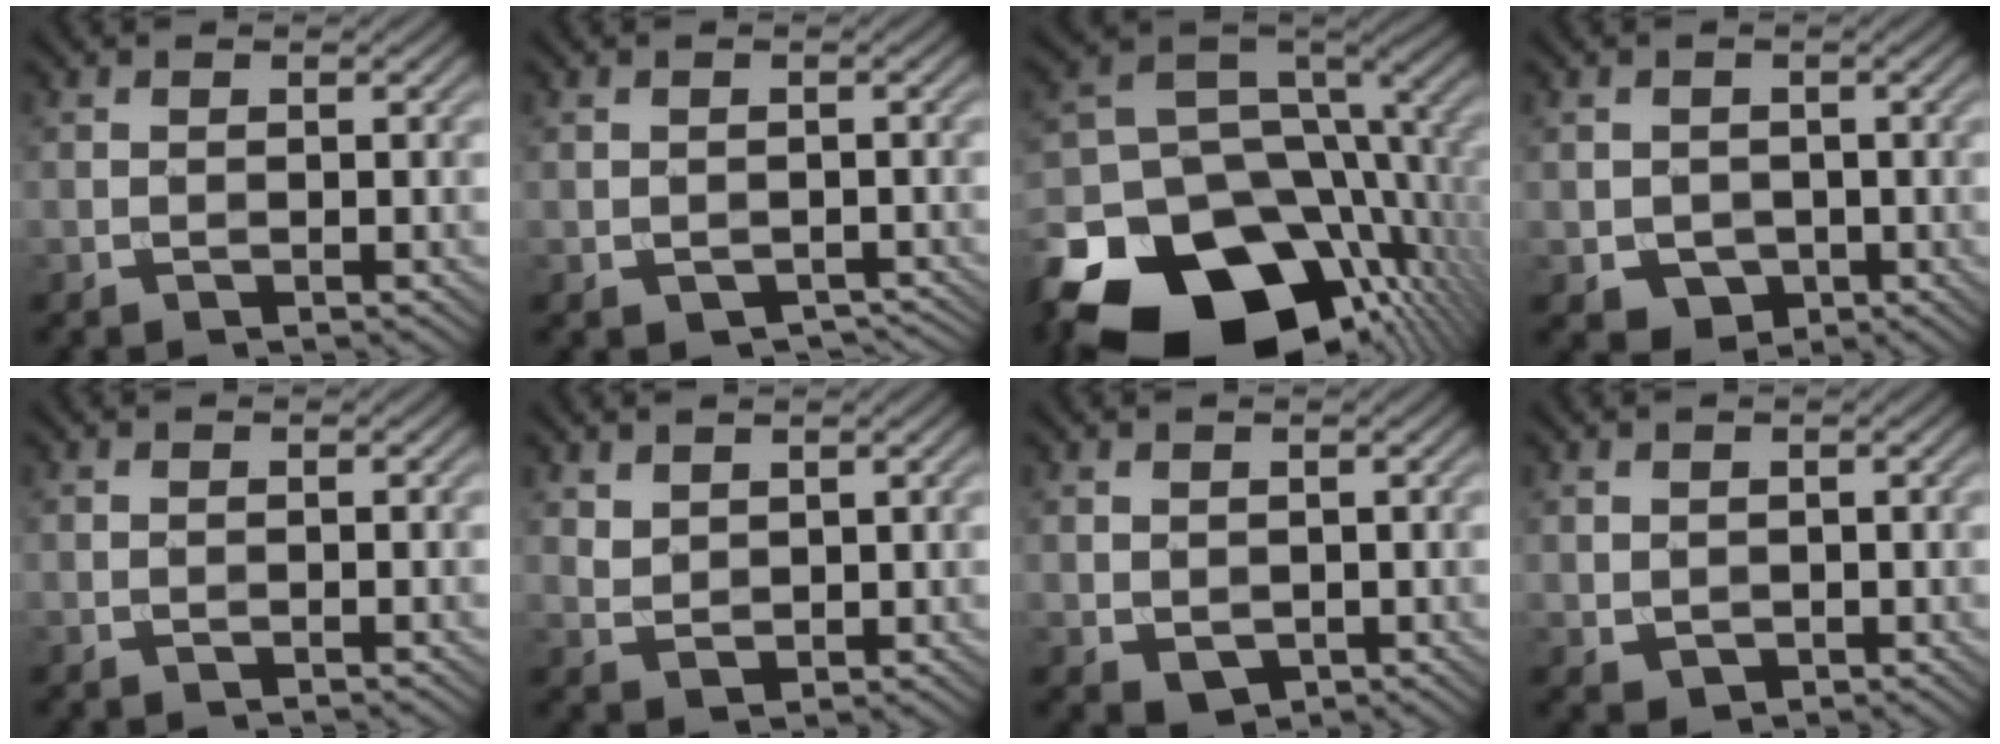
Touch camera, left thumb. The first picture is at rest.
{"total": 2.0, "force": [-0.9, 1.6, 0.9], "torque": [-0.018, -0.017, -0.011]}
{"total": 20.6, "force": [-10.0, 13.5, 11.9], "torque": [-0.267, -0.036, -0.151]}
{"total": 3.4, "force": [-0.9, 3.0, 1.3], "torque": [-0.036, -0.013, -0.018]}
{"total": 0.0}
{"total": 2.7, "force": [2.0, 1.4, 1.1], "torque": [-0.029, -0.005, 0.047]}
{"total": 1.9, "force": [0.5, 1.5, 0.9], "torque": [-0.027, -0.008, 0.015]}
{"total": 1.5, "force": [0.8, 1.2, 0.6], "torque": [-0.019, -0.006, 0.021]}